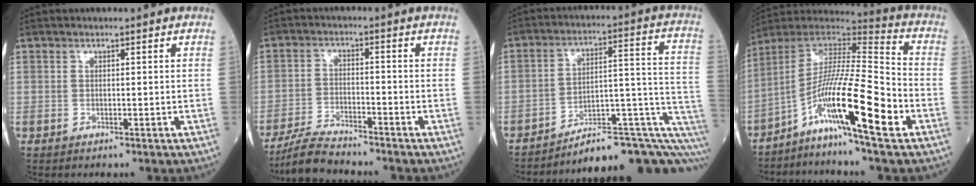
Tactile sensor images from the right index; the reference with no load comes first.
{"total": 7.7, "force": [-7.1, 0.8, 2.8], "torque": [-0.058, -0.019, -0.130]}
{"total": 19.6, "force": [-13.9, 4.0, 13.2], "torque": [-0.115, 0.058, -0.187]}
{"total": 17.8, "force": [-7.4, 1.0, 16.1], "torque": [-0.310, -0.015, -0.139]}